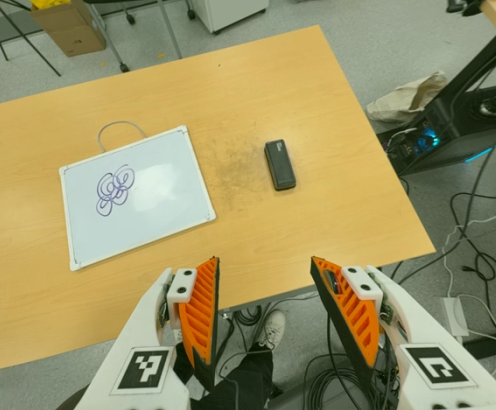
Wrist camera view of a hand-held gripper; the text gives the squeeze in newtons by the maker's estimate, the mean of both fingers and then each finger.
{"total": 0.0}